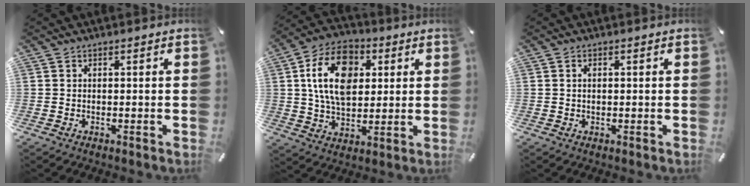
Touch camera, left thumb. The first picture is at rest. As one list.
[{"total": 16.1, "force": [3.6, 11.2, 11.0], "torque": [-0.210, 0.014, 0.062]}, {"total": 1.1, "force": [0.2, 0.6, 0.9], "torque": [-0.020, 0.003, 0.001]}]